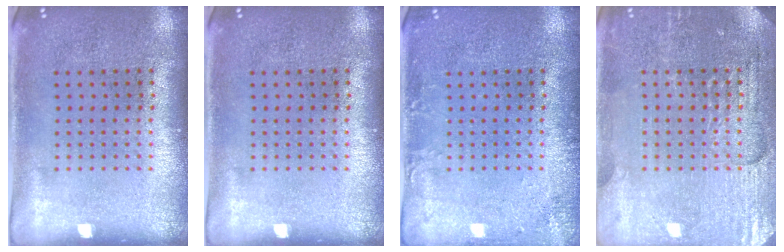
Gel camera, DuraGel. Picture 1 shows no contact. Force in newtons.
{"total": 0.0}
{"total": 1.9, "press": 1.9, "slide": 0.2}
{"total": 3.7, "press": 3.5, "slide": 1.0}